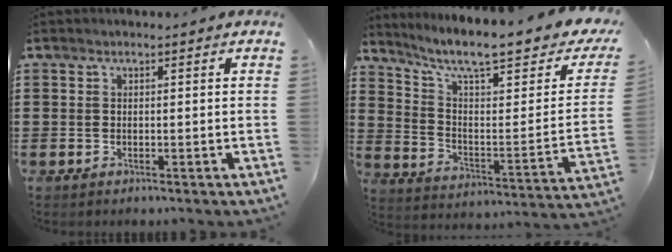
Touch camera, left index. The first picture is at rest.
{"total": 9.3, "force": [7.0, 1.4, 5.9], "torque": [-0.118, -0.057, 0.111]}